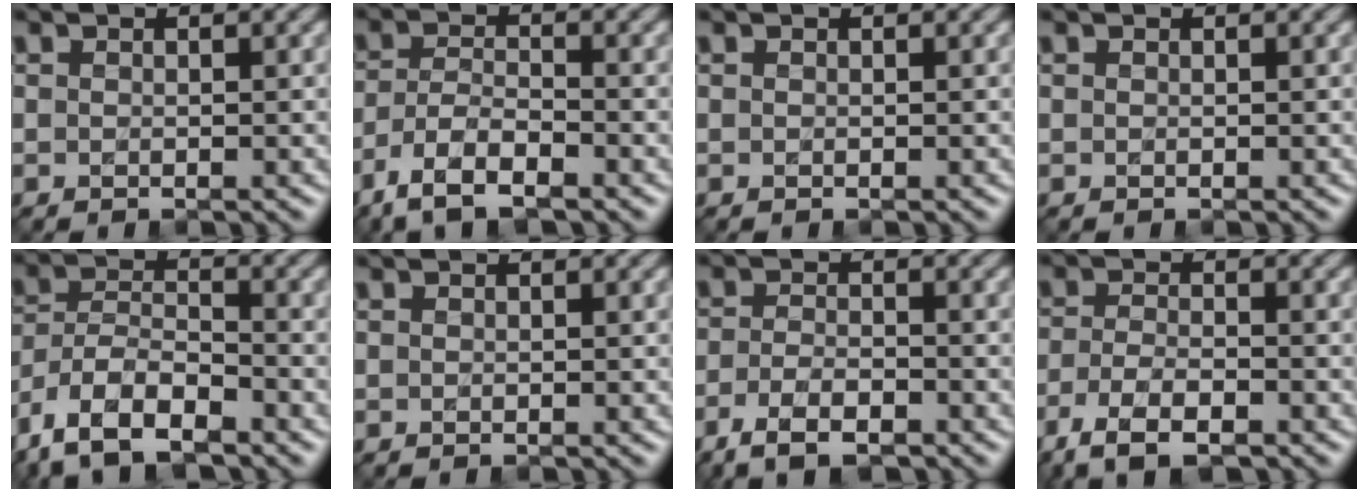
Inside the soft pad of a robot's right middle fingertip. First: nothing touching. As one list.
[{"total": 5.5, "force": [-3.9, 1.9, 3.4], "torque": [-0.070, -0.005, -0.078]}, {"total": 0.0}, {"total": 0.0}, {"total": 9.7, "force": [-6.8, 4.1, 5.6], "torque": [-0.110, -0.011, -0.131]}, {"total": 0.0}, {"total": 4.4, "force": [-2.9, 1.6, 3.0], "torque": [-0.059, -0.006, -0.057]}, {"total": 5.2, "force": [-3.4, 1.9, 3.3], "torque": [-0.071, -0.010, -0.069]}]